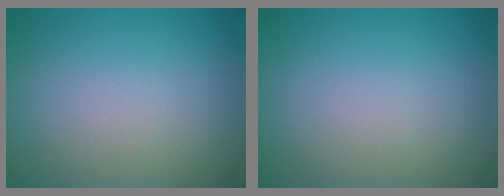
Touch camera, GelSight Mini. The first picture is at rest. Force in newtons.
{"total": 0.0}